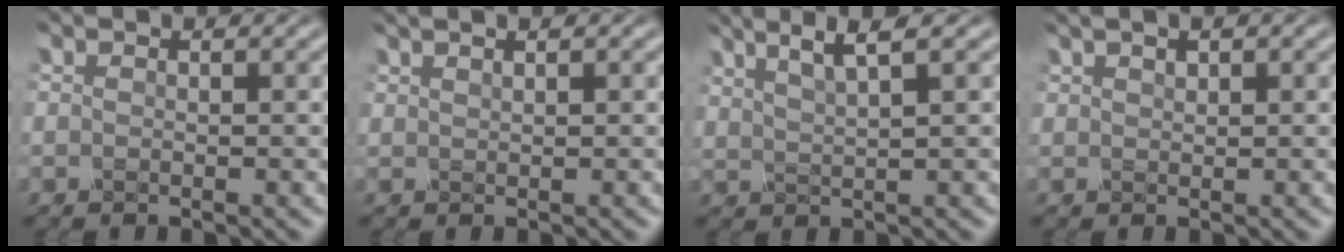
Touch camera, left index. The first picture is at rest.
{"total": 0.6, "force": [0.6, 0.0, 0.2], "torque": [-0.003, 0.003, 0.012]}
{"total": 3.1, "force": [1.9, 0.4, 2.4], "torque": [-0.040, 0.010, 0.039]}
{"total": 1.2, "force": [0.8, 0.5, 0.8], "torque": [-0.013, 0.005, 0.019]}